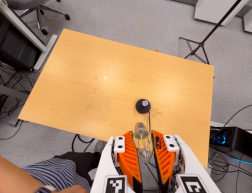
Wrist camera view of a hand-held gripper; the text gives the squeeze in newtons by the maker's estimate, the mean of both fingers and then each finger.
{"total": 21.3, "left": 25.7, "right": 16.9}